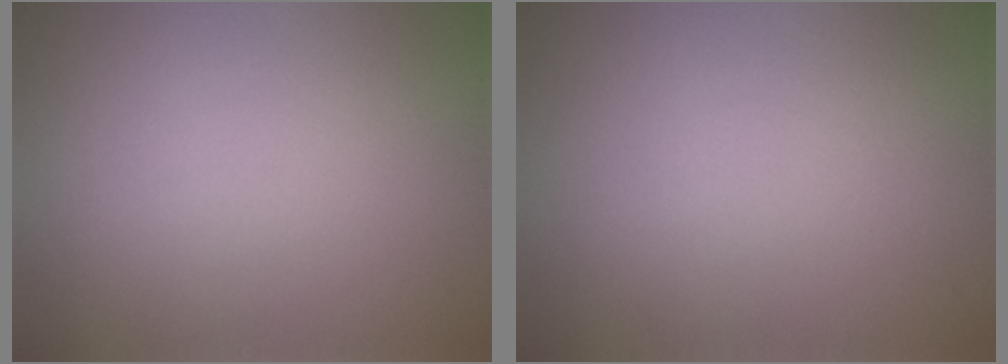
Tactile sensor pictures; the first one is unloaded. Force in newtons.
{"total": 0.0}